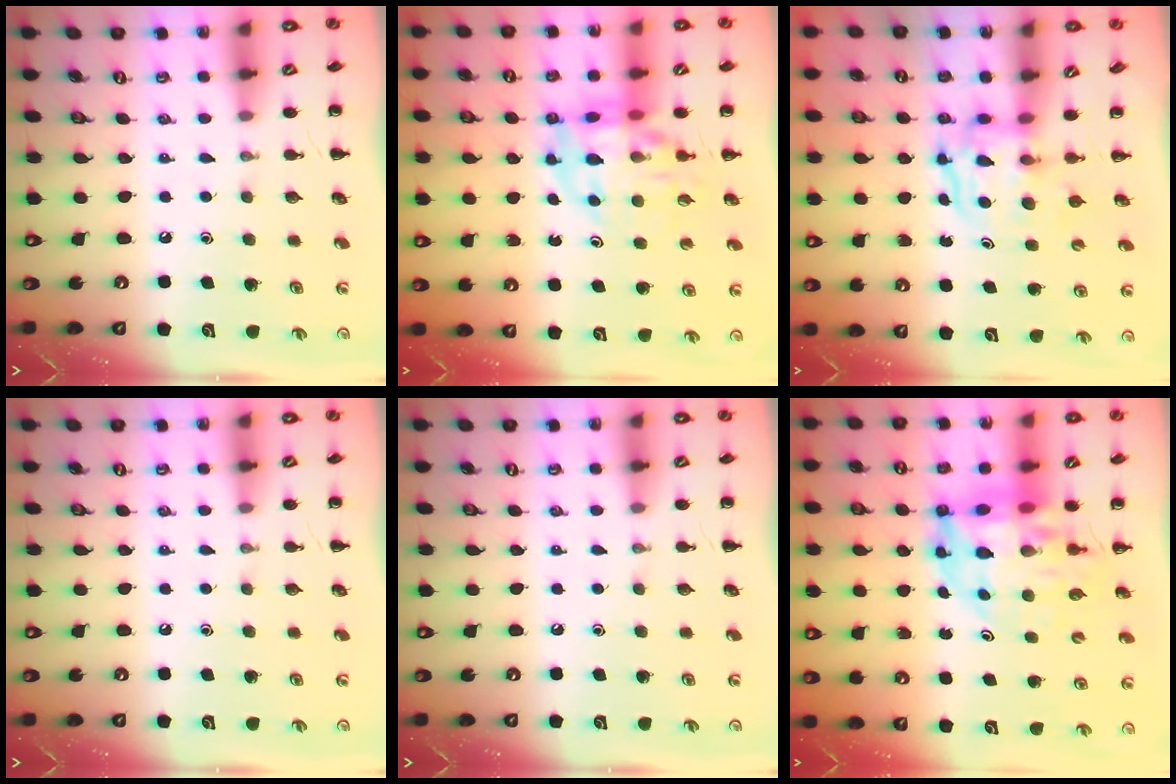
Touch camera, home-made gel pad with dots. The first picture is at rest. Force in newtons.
{"total": 12.4, "press": 11.9, "slide": 3.5}
{"total": 3.6, "press": 3.6, "slide": 0.3}
{"total": 0.0}
{"total": 0.0}
{"total": 14.2, "press": 13.5, "slide": 4.4}